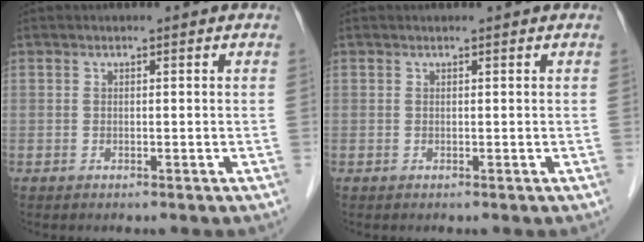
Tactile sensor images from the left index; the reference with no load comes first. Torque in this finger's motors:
{"motor_torque": [0.09, 0.02, 0.03, 0.00]}